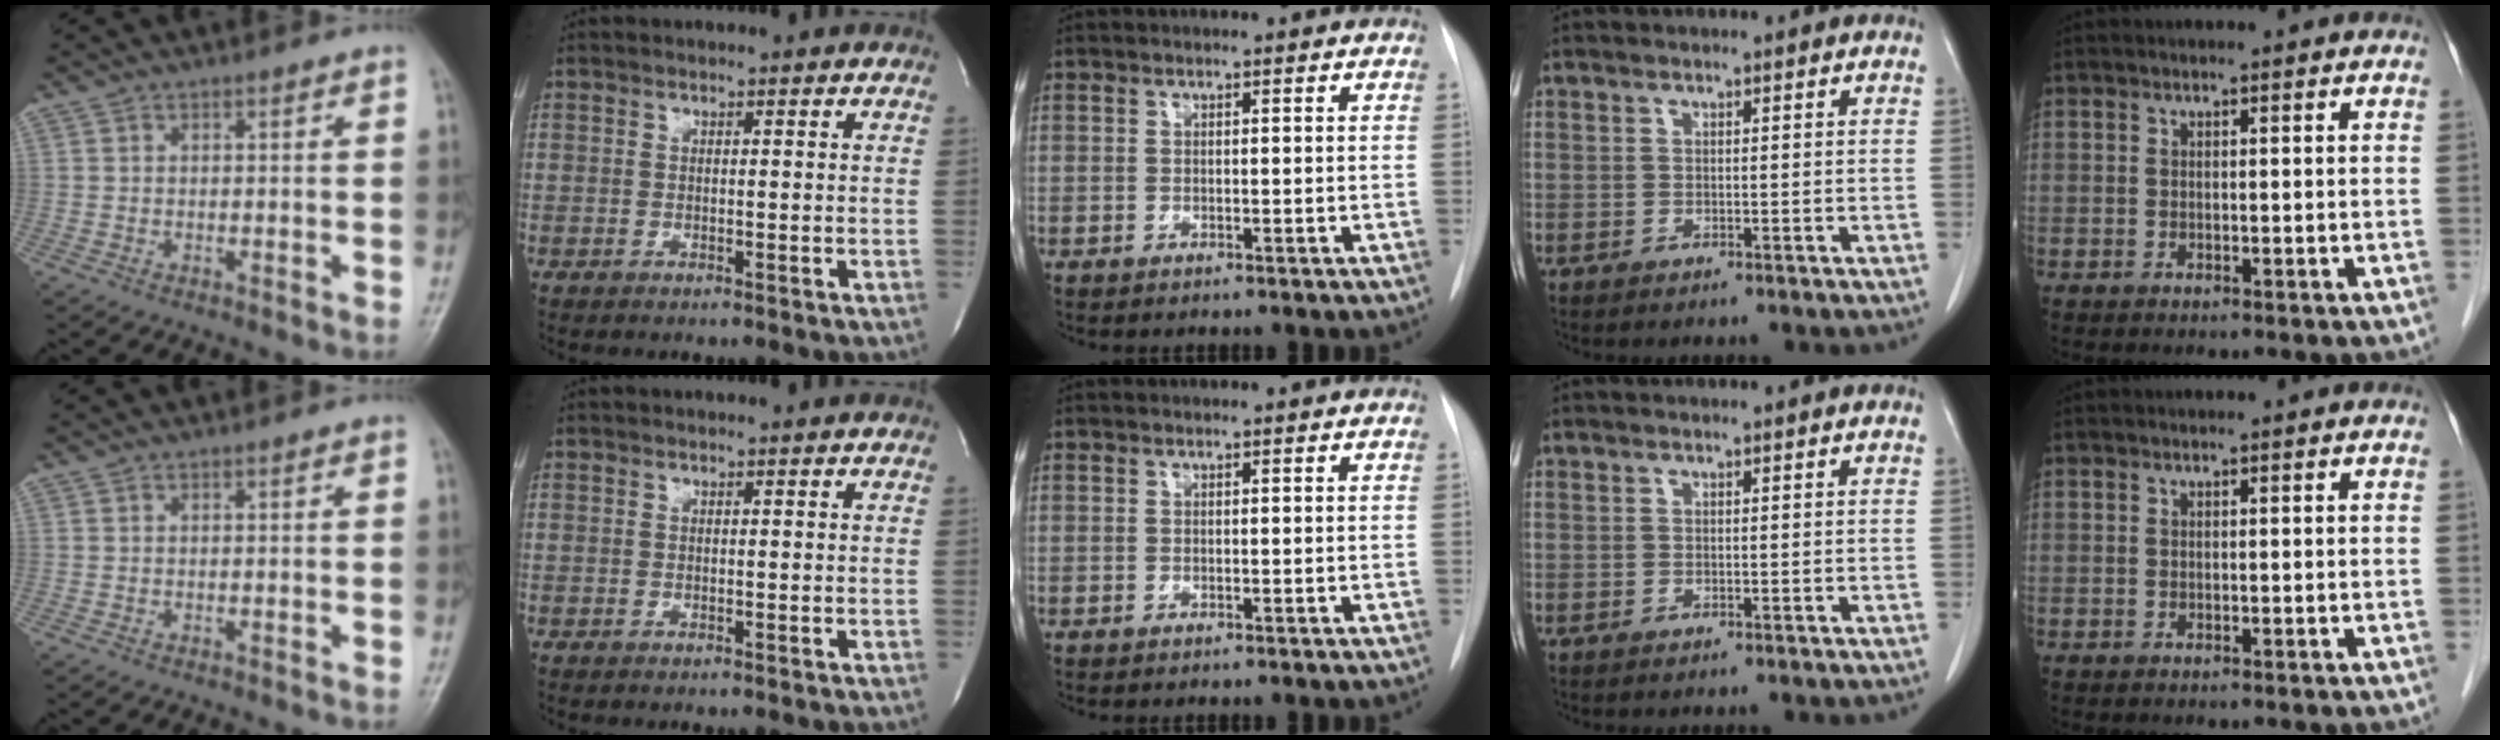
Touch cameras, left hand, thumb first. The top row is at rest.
{}